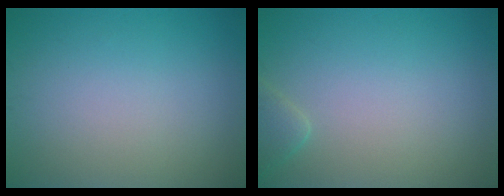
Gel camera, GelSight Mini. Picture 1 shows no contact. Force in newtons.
{"total": 1.4, "press": 1.4, "slide": 0.2}